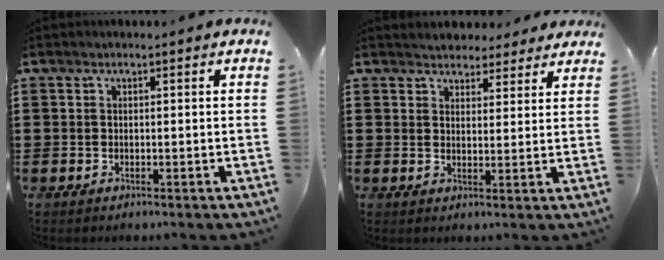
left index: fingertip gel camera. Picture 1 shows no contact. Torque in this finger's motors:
{"motor_torque": [2.14, 0.00, -0.02, -0.16]}